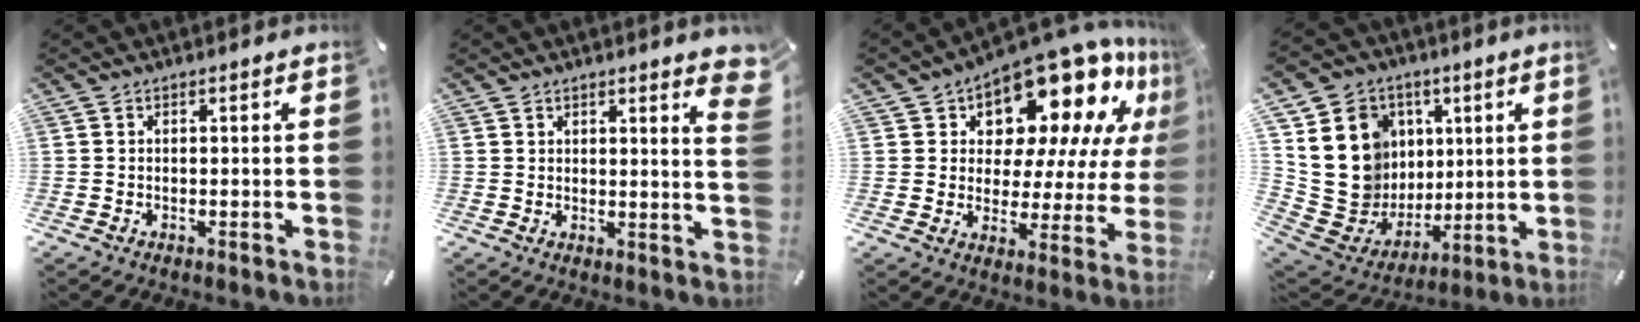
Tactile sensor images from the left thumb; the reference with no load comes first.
{"total": 4.2, "force": [3.0, 0.8, 2.7], "torque": [-0.039, -0.014, 0.050]}
{"total": 18.2, "force": [13.0, 8.9, 9.0], "torque": [-0.130, -0.105, 0.217]}
{"total": 18.2, "force": [4.6, 16.3, 6.8], "torque": [-0.119, -0.035, 0.114]}